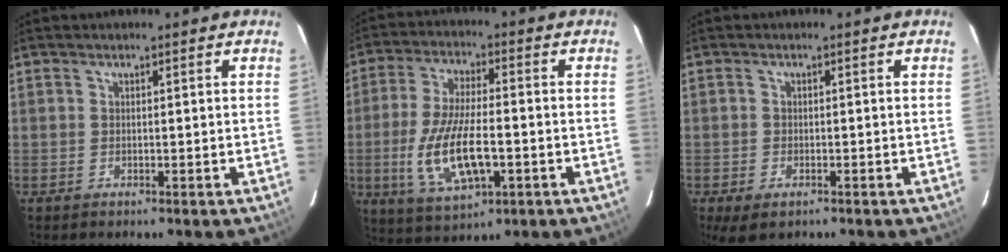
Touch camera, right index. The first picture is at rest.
{"total": 14.2, "force": [-3.6, 5.4, 12.6], "torque": [-0.260, -0.013, -0.059]}
{"total": 4.0, "force": [-2.5, 2.0, 2.4], "torque": [-0.053, -0.016, -0.040]}